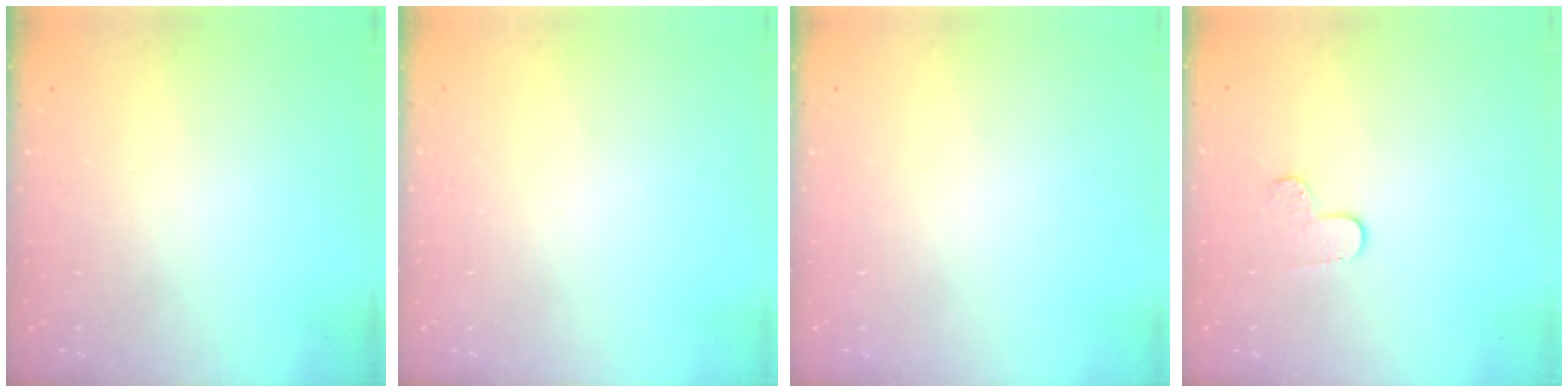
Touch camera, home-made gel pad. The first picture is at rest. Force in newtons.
{"total": 0.0}
{"total": 0.0}
{"total": 3.8, "press": 3.8, "slide": 0.4}